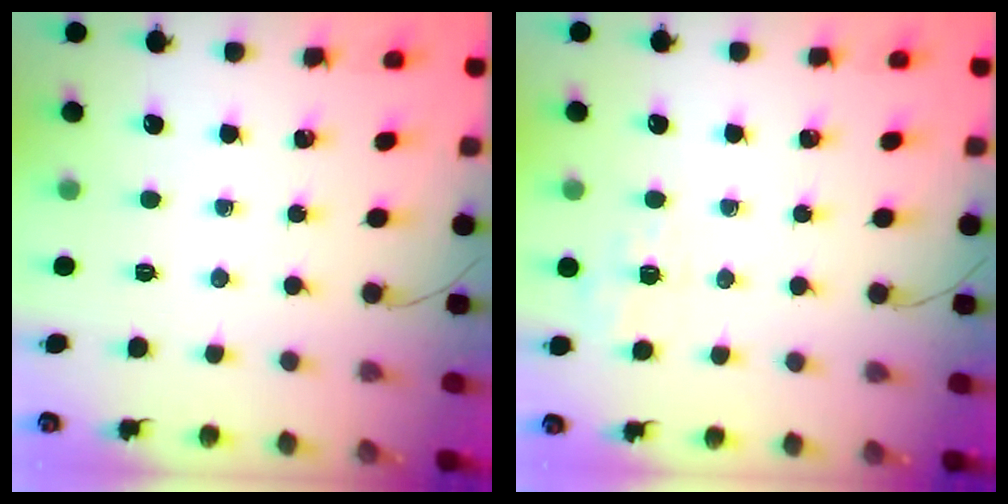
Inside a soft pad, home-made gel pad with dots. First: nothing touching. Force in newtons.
{"total": 1.6, "press": 0.2, "slide": 1.6}